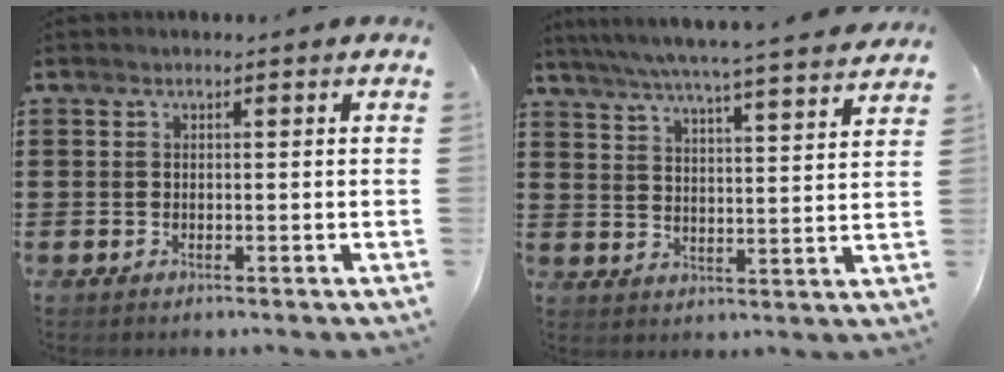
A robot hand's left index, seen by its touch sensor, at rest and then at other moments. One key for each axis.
{"total": 5.5, "fx": 5.0, "fy": -0.8, "fz": 2.1, "tx": -0.062, "ty": -0.039, "tz": 0.082}